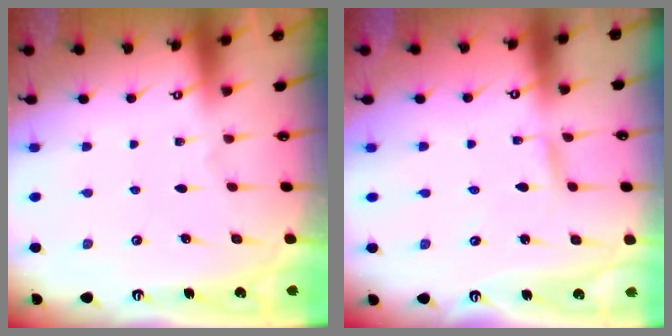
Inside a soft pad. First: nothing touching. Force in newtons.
{"total": 2.7, "press": 2.7, "slide": 0.1}